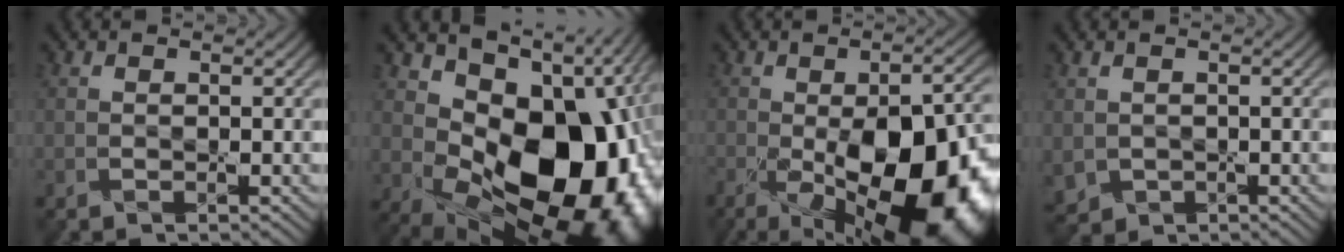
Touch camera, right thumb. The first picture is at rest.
{"total": 19.0, "force": [0.7, 13.1, 13.8], "torque": [-0.176, -0.048, 0.054]}
{"total": 20.4, "force": [-7.1, 10.0, 16.2], "torque": [-0.236, -0.048, -0.086]}
{"total": 2.2, "force": [-0.2, 2.0, 0.8], "torque": [-0.036, -0.017, 0.002]}